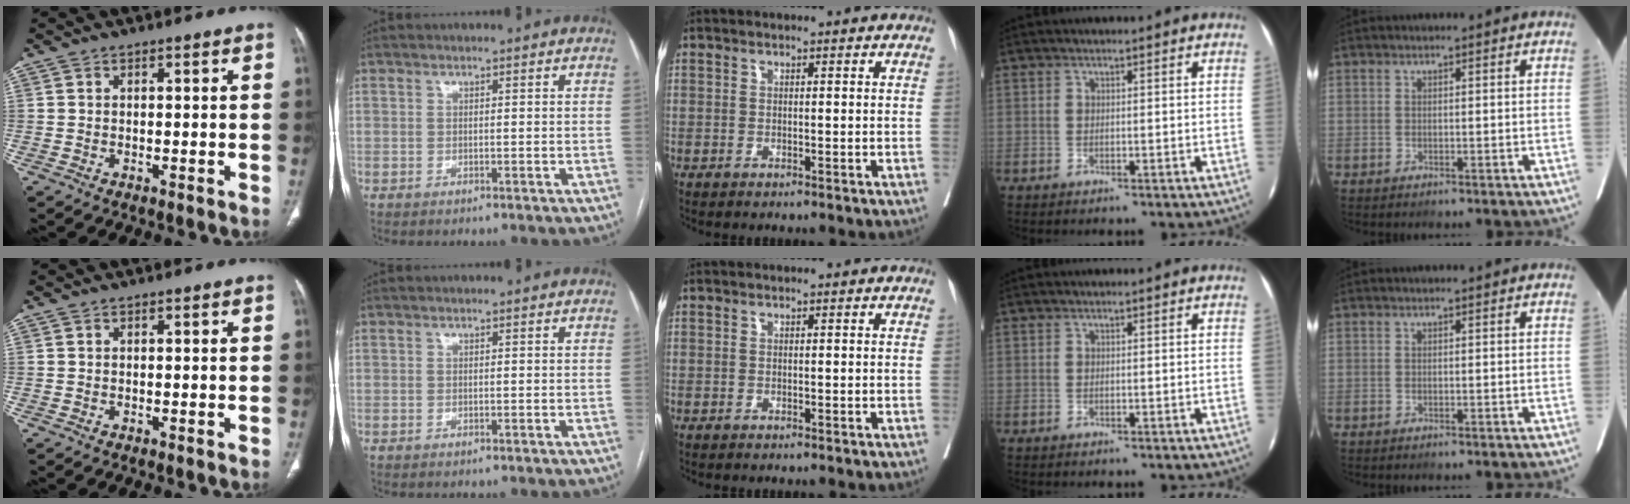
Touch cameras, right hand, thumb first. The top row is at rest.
{}